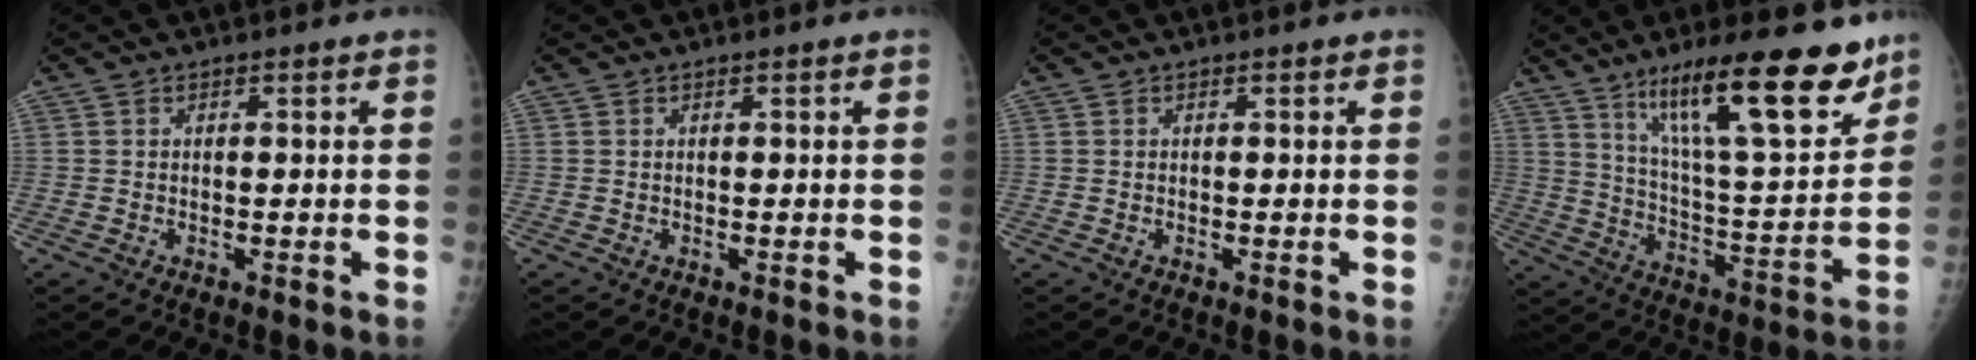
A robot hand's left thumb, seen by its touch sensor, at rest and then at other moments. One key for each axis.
{"total": 0.0}
{"total": 0.0}
{"total": 22.7, "fx": 14.5, "fy": 5.2, "fz": 16.6, "tx": -0.237, "ty": -0.068, "tz": 0.240}